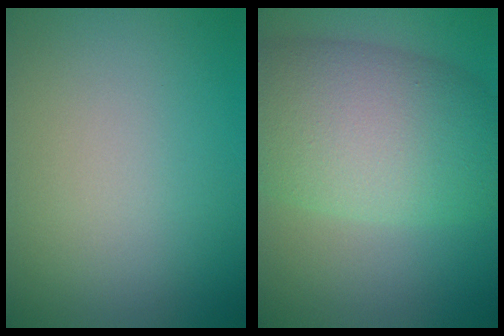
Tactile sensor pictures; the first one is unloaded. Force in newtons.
{"total": 10.6, "press": 10.5, "slide": 0.4}